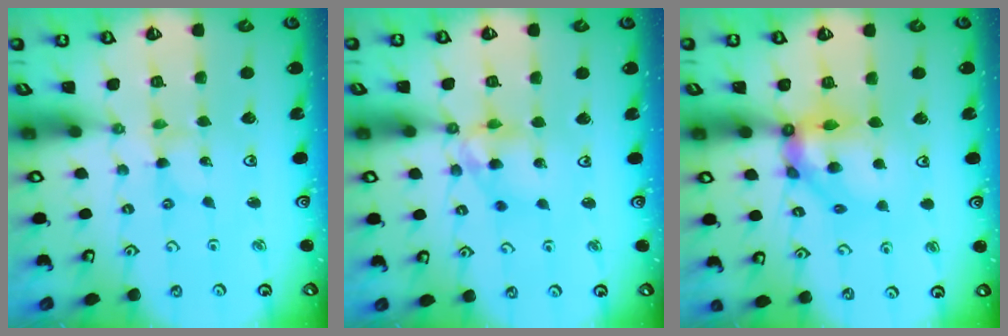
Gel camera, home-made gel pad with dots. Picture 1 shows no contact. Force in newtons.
{"total": 12.0, "press": 11.8, "slide": 2.0}
{"total": 11.1, "press": 10.9, "slide": 2.0}